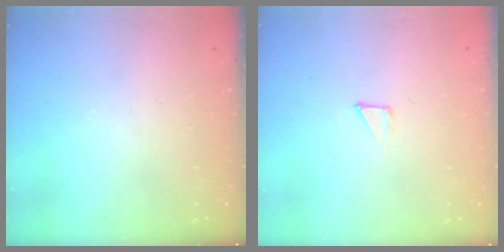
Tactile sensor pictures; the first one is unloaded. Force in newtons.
{"total": 1.2, "press": 1.2, "slide": 0.0}